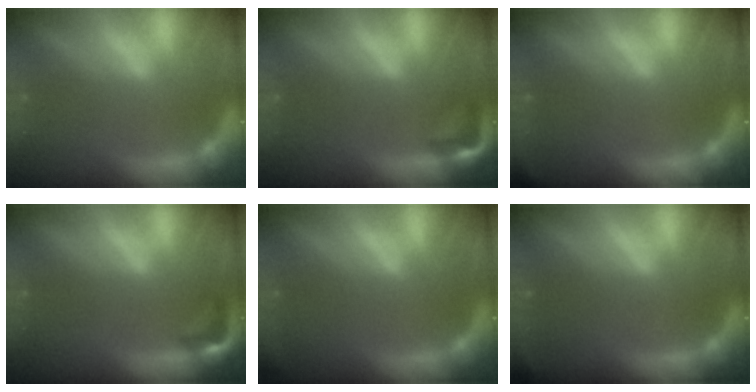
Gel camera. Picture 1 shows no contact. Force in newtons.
{"total": 2.9}
{"total": 2.9}
{"total": 2.4}
{"total": 0.9}
{"total": 1.9}